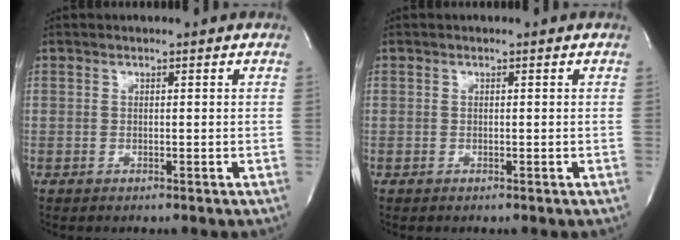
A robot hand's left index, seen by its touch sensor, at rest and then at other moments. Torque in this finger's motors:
{"motor_torque": [0.00, 0.00, -0.03, 0.00]}